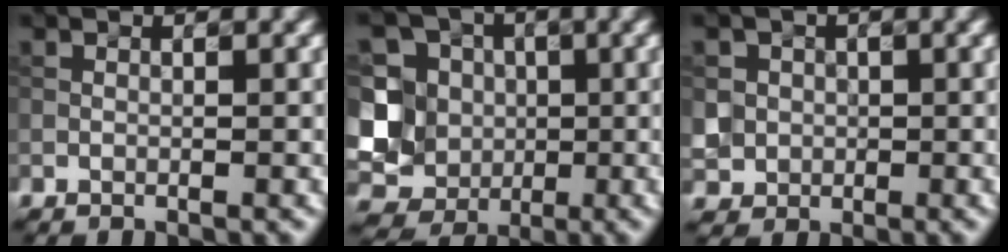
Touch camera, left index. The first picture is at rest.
{"total": 13.4, "force": [-0.5, 12.3, 5.3], "torque": [-0.155, 0.022, -0.024]}
{"total": 3.4, "force": [0.3, 3.3, 0.7], "torque": [-0.014, 0.004, 0.005]}